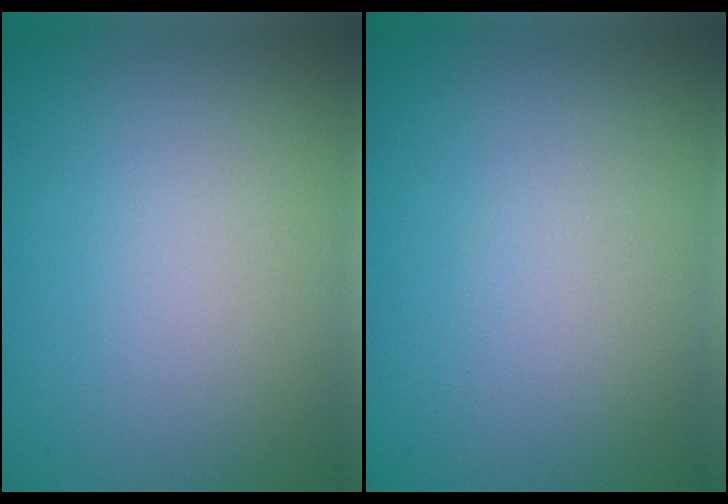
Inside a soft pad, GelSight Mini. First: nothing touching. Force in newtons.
{"total": 0.0}